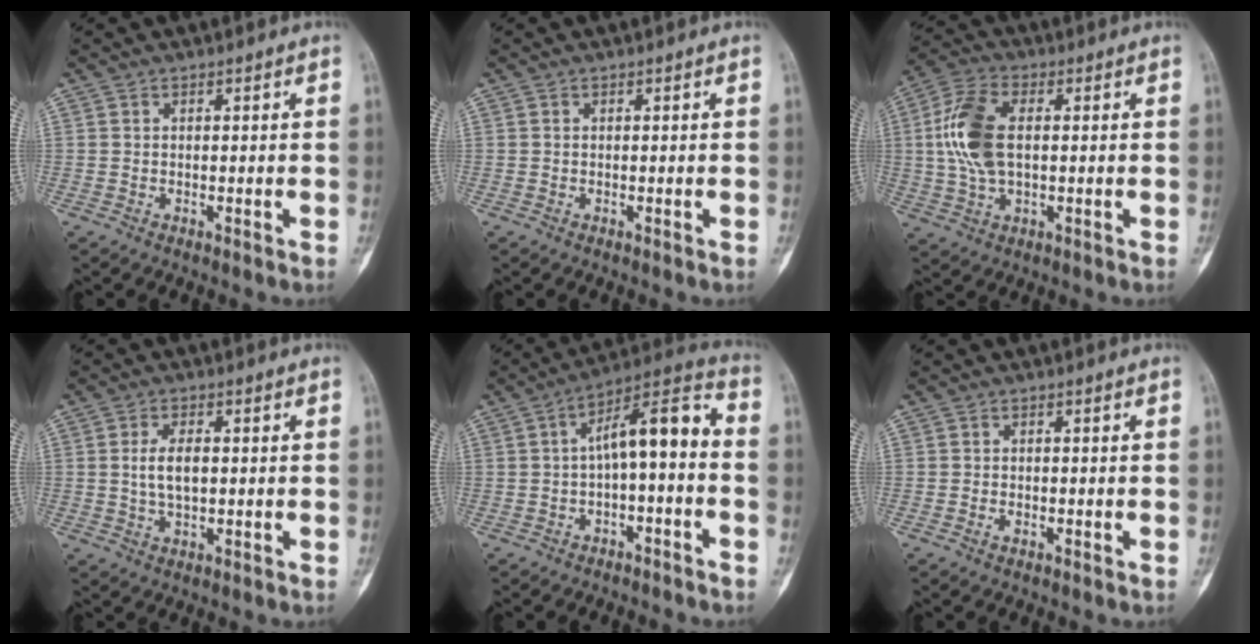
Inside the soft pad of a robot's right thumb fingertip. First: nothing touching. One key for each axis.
{"total": 0.0}
{"total": 11.6, "fx": 1.0, "fy": 6.3, "fz": 9.6, "tx": -0.209, "ty": 0.013, "tz": 0.019}
{"total": 4.9, "fx": 0.3, "fy": 2.4, "fz": 4.3, "tx": -0.082, "ty": -0.001, "tz": 0.008}
{"total": 11.4, "fx": -1.1, "fy": 4.3, "fz": 10.5, "tx": -0.159, "ty": 0.059, "tz": -0.023}
{"total": 1.1, "fx": -0.5, "fy": 0.6, "fz": 0.7, "tx": -0.016, "ty": 0.005, "tz": -0.010}